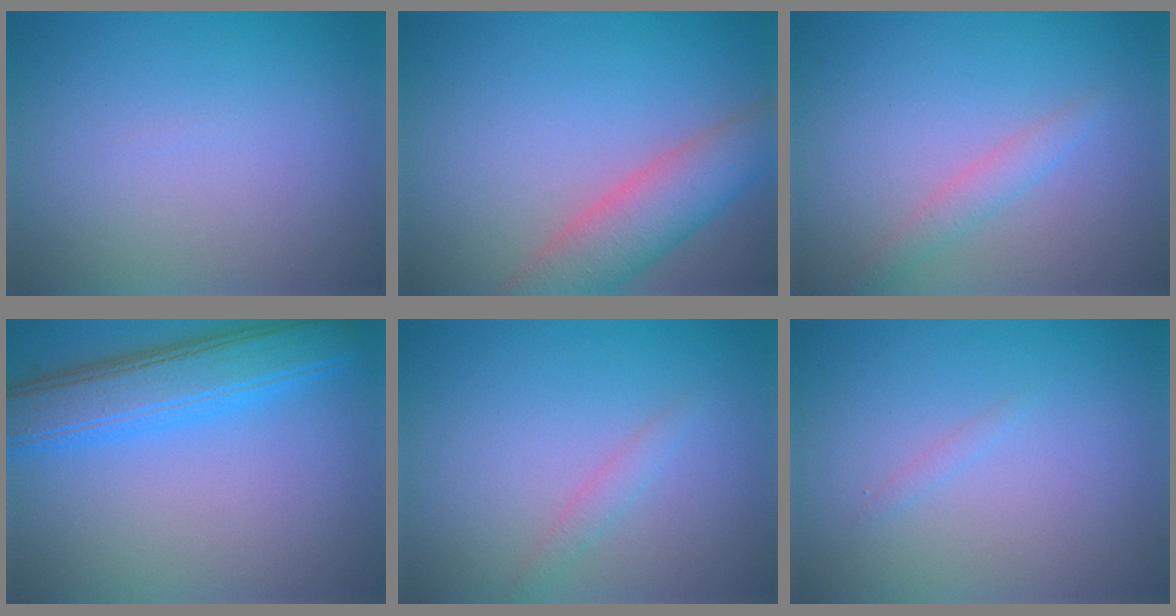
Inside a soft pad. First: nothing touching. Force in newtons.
{"total": 5.5, "press": 5.5, "slide": 0.6}
{"total": 1.6, "press": 1.6, "slide": 0.0}
{"total": 6.3, "press": 6.3, "slide": 0.1}
{"total": 1.1, "press": 1.1, "slide": 0.1}
{"total": 0.6, "press": 0.6, "slide": 0.0}